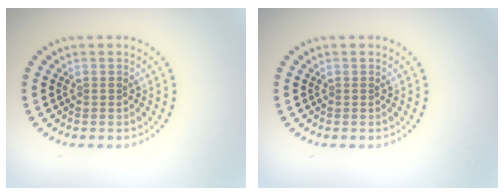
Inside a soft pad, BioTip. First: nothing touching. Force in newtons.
{"total": 0.0}